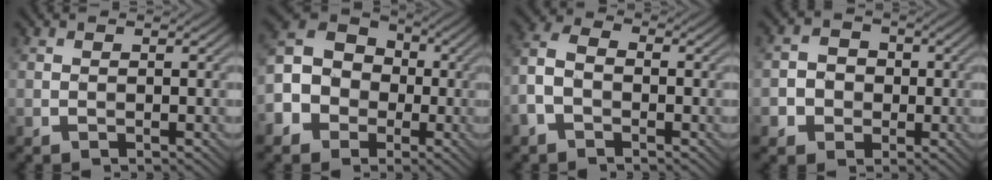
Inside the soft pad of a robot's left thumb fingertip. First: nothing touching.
{"total": 10.3, "force": [-3.1, 8.7, 4.6], "torque": [-0.120, -0.021, -0.078]}
{"total": 4.6, "force": [-2.0, 2.9, 3.0], "torque": [-0.077, 0.007, -0.054]}
{"total": 4.1, "force": [-0.9, 3.8, 1.3], "torque": [-0.019, 0.004, -0.030]}